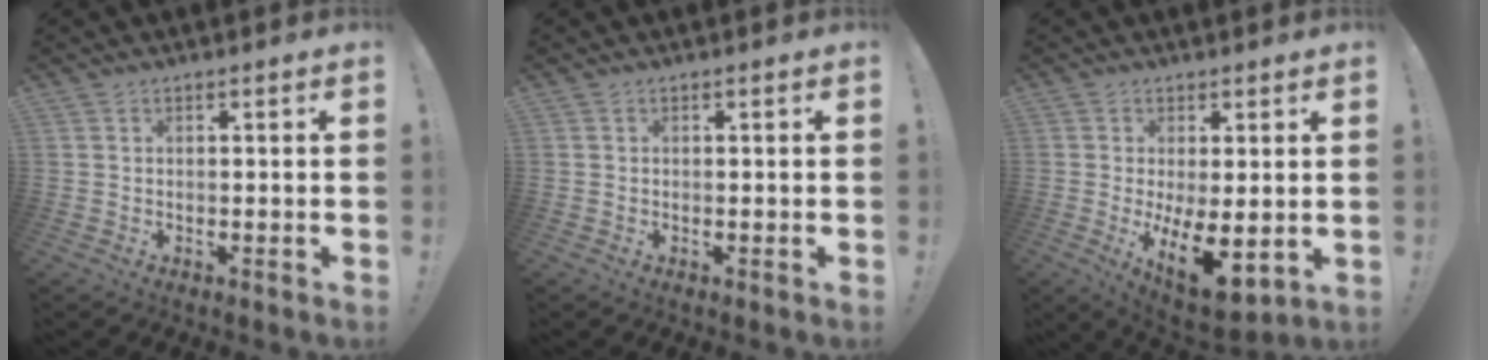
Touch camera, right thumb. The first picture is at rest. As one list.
[{"total": 0.0}, {"total": 11.3, "force": [-1.0, 4.6, 10.3], "torque": [-0.128, -0.015, -0.002]}]